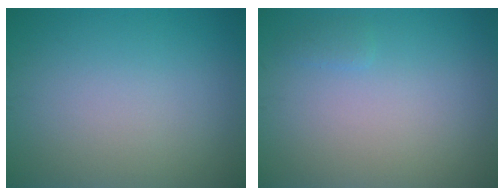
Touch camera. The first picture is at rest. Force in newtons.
{"total": 0.6, "press": 0.6, "slide": 0.1}